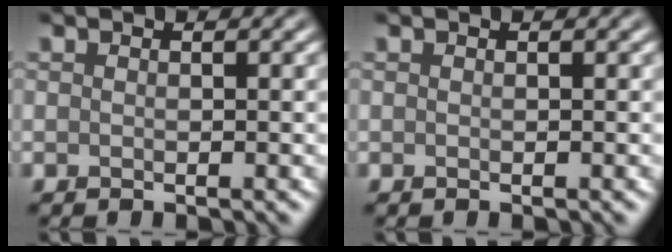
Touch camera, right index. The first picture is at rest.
{"total": 0.0}